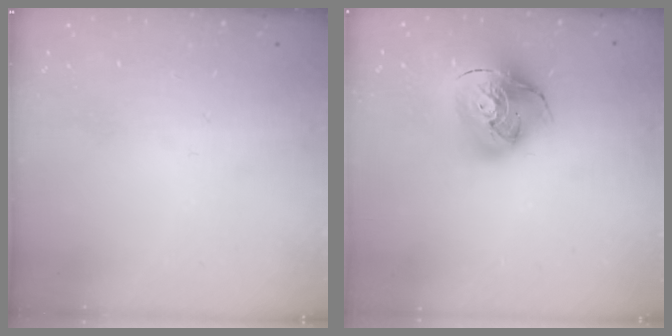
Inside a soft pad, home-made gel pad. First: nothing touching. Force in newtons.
{"total": 17.1, "press": 17.0, "slide": 2.1}